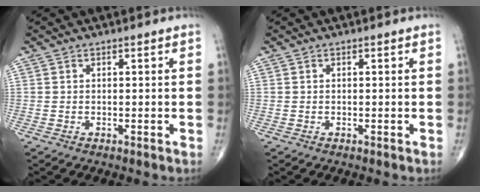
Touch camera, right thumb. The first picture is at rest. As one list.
[{"total": 0.0}]